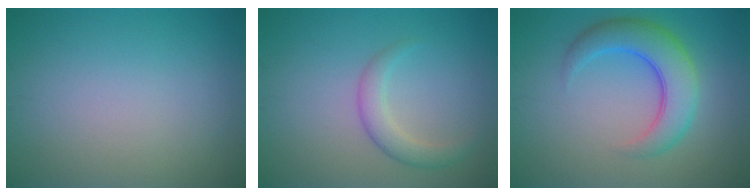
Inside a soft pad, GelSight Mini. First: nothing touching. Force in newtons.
{"total": 2.3, "press": 2.3, "slide": 0.1}
{"total": 5.8, "press": 5.8, "slide": 0.2}